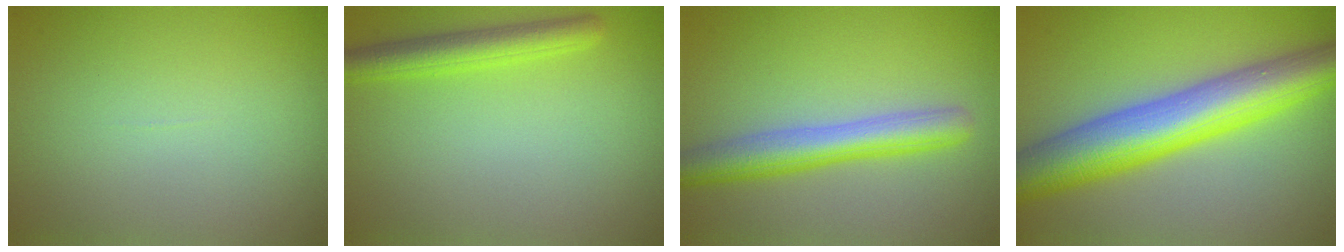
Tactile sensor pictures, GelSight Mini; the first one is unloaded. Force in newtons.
{"total": 3.2, "press": 3.2, "slide": 0.2}
{"total": 5.1, "press": 5.1, "slide": 0.1}
{"total": 10.2, "press": 10.2, "slide": 0.3}